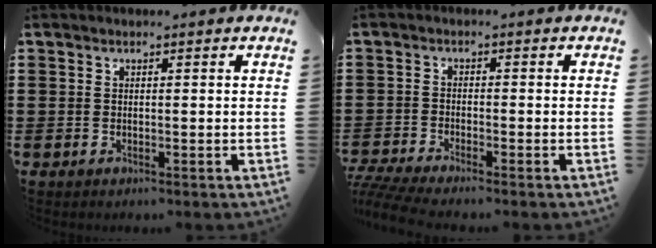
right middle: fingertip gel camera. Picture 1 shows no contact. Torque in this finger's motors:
{"motor_torque": [2.14, 0.00, 0.44, 0.18]}